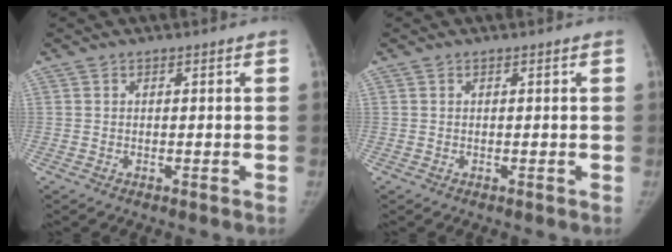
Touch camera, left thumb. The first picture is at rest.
{"total": 0.0}